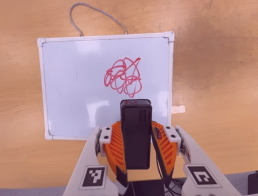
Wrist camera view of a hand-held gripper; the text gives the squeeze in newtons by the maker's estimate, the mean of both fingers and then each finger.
{"total": 4.1, "left": 2.9, "right": 5.4}